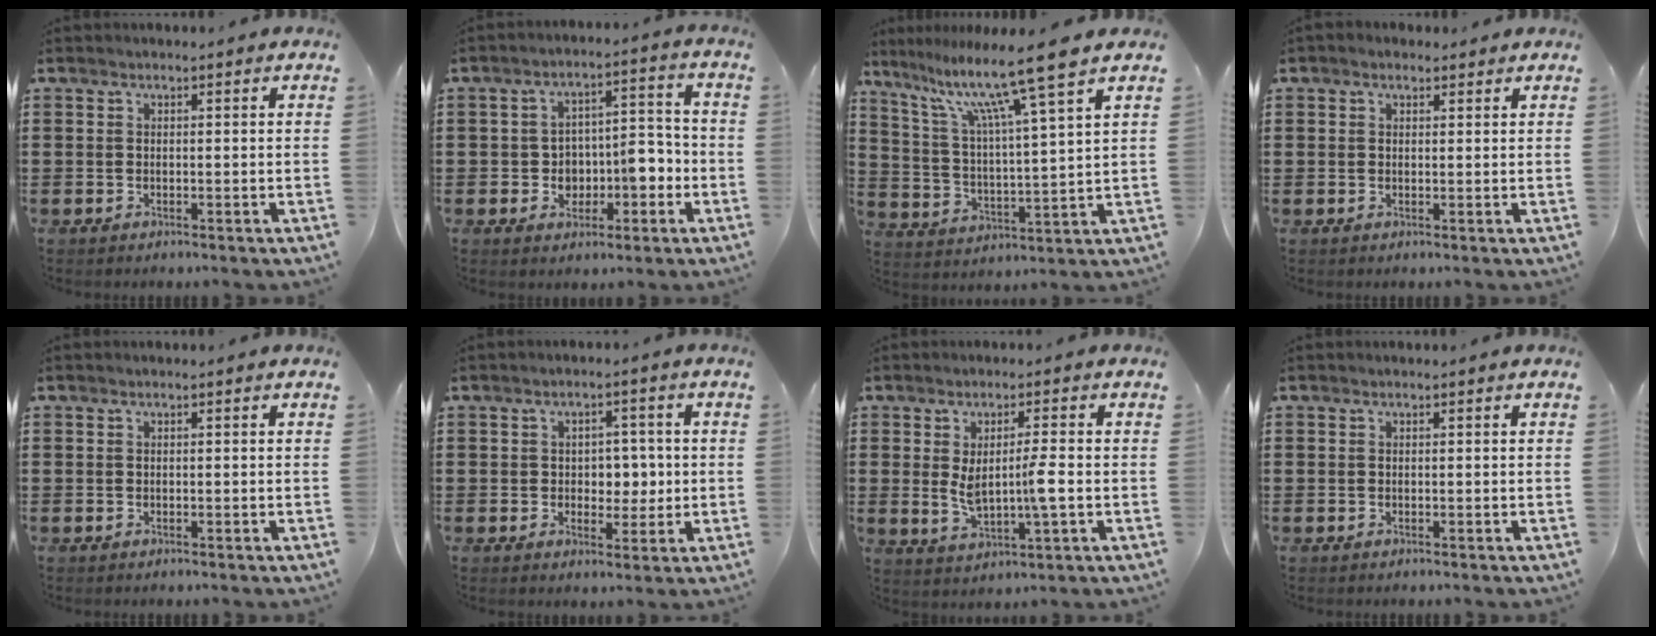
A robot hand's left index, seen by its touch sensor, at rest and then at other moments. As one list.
[{"total": 6.0, "force": [-1.7, 4.5, 3.6], "torque": [-0.066, 0.008, -0.035]}, {"total": 12.0, "force": [8.9, -0.2, 8.1], "torque": [-0.176, -0.043, 0.141]}, {"total": 1.2, "force": [0.9, 0.7, 0.3], "torque": [-0.009, 0.006, 0.017]}, {"total": 0.0}, {"total": 4.2, "force": [0.3, 3.3, 2.6], "torque": [-0.046, 0.003, -0.001]}, {"total": 5.7, "force": [-0.1, 0.9, 5.6], "torque": [-0.122, -0.010, -0.011]}, {"total": 0.0}]